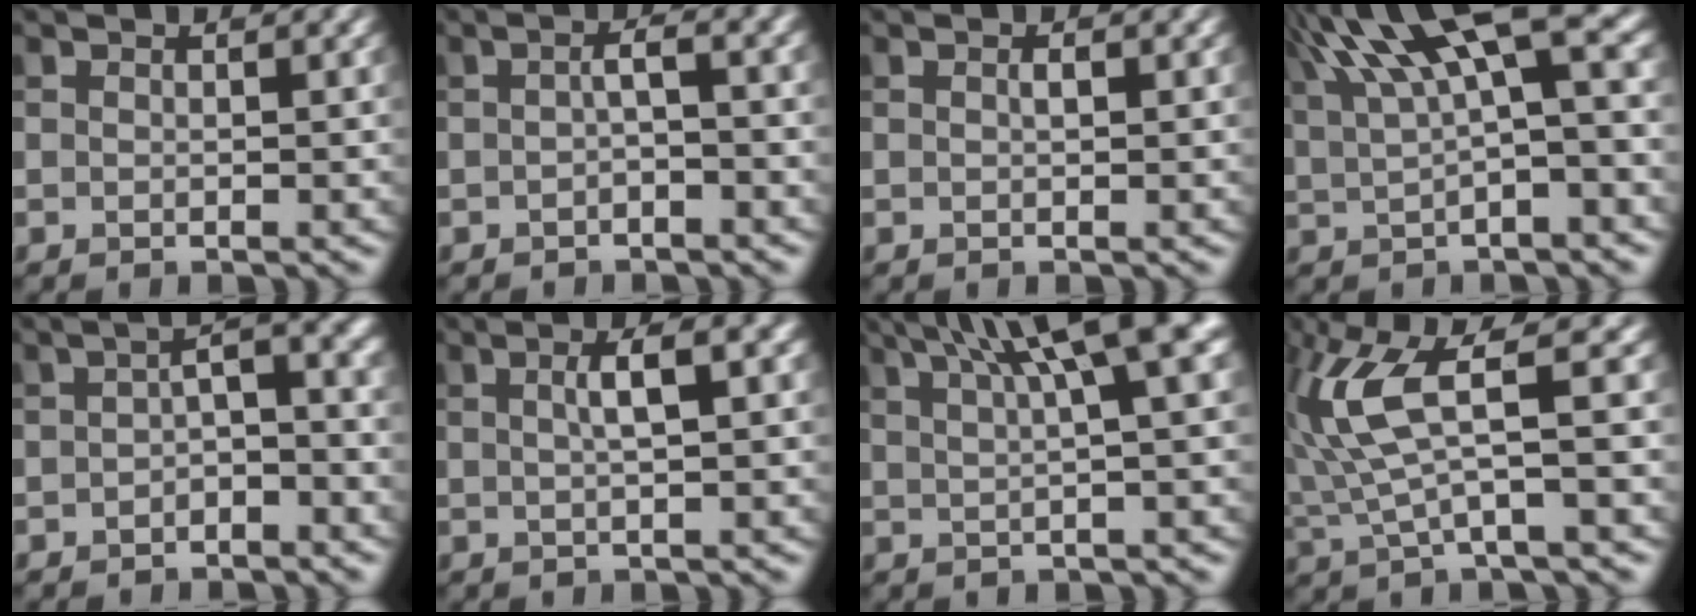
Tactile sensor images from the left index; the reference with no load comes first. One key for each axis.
{"total": 1.9, "fx": -0.6, "fy": 0.4, "fz": 1.8, "tx": -0.033, "ty": 0.008, "tz": -0.014}
{"total": 0.6, "fx": 0.0, "fy": 0.2, "fz": 0.6, "tx": -0.013, "ty": 0.002, "tz": -0.001}
{"total": 10.1, "fx": 4.5, "fy": 2.7, "fz": 8.6, "tx": -0.162, "ty": 0.030, "tz": 0.077}
{"total": 4.1, "fx": -0.7, "fy": 1.6, "fz": 3.7, "tx": -0.051, "ty": 0.011, "tz": -0.021}
{"total": 3.4, "fx": 0.4, "fy": 0.9, "fz": 3.2, "tx": -0.046, "ty": 0.016, "tz": 0.001}
{"total": 10.5, "fx": 4.7, "fy": 2.6, "fz": 9.0, "tx": -0.092, "ty": 0.038, "tz": 0.060}
{"total": 6.5, "fx": 1.2, "fy": 1.3, "fz": 6.2, "tx": -0.150, "ty": 0.008, "tz": 0.024}